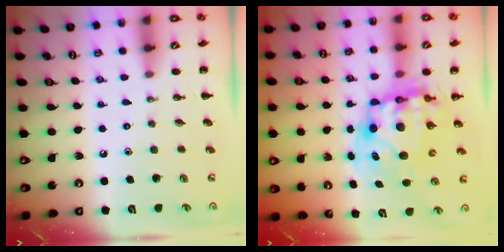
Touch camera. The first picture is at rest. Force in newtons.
{"total": 10.2, "press": 9.9, "slide": 2.5}